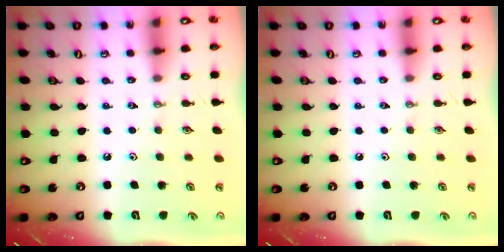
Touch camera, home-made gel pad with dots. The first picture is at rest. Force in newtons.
{"total": 0.0}